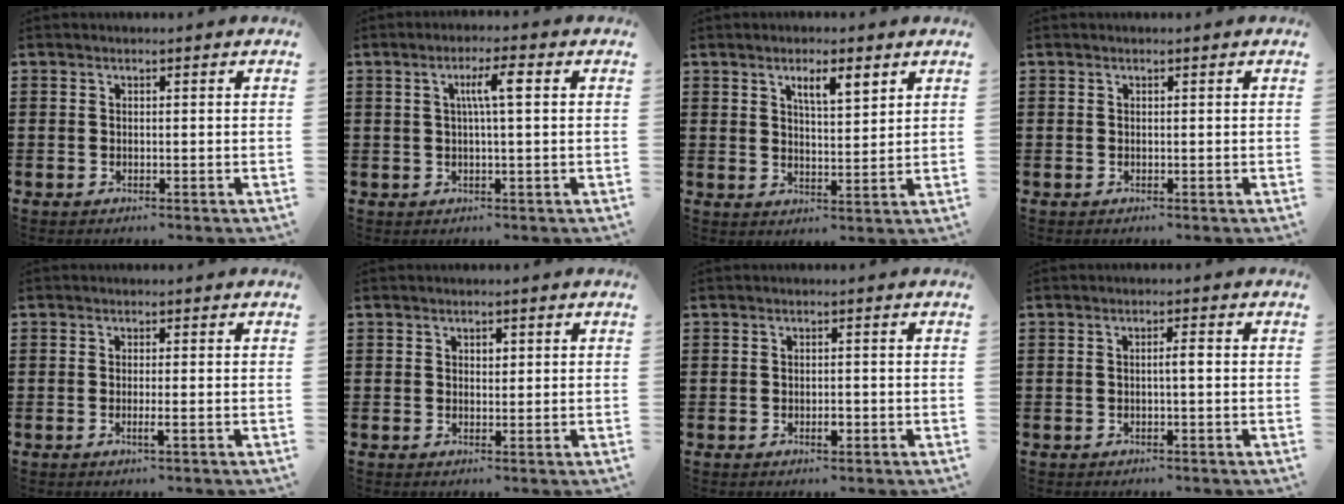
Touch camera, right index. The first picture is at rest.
{"total": 4.6, "force": [0.8, 0.4, 4.5], "torque": [-0.086, 0.005, 0.009]}
{"total": 4.4, "force": [2.6, 1.1, 3.4], "torque": [-0.056, -0.002, 0.041]}
{"total": 0.0}
{"total": 1.5, "force": [-0.6, -0.1, 1.4], "torque": [-0.024, -0.005, -0.010]}
{"total": 1.2, "force": [0.6, 0.8, 0.6], "torque": [-0.013, 0.005, 0.011]}
{"total": 1.6, "force": [-0.5, 0.6, 1.4], "torque": [-0.026, 0.000, -0.009]}
{"total": 1.7, "force": [-0.2, 0.1, 1.7], "torque": [-0.031, 0.001, -0.005]}